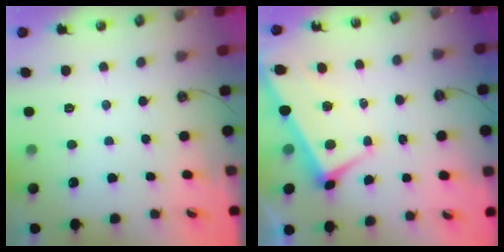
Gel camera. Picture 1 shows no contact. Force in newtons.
{"total": 2.5, "press": 2.3, "slide": 0.9}